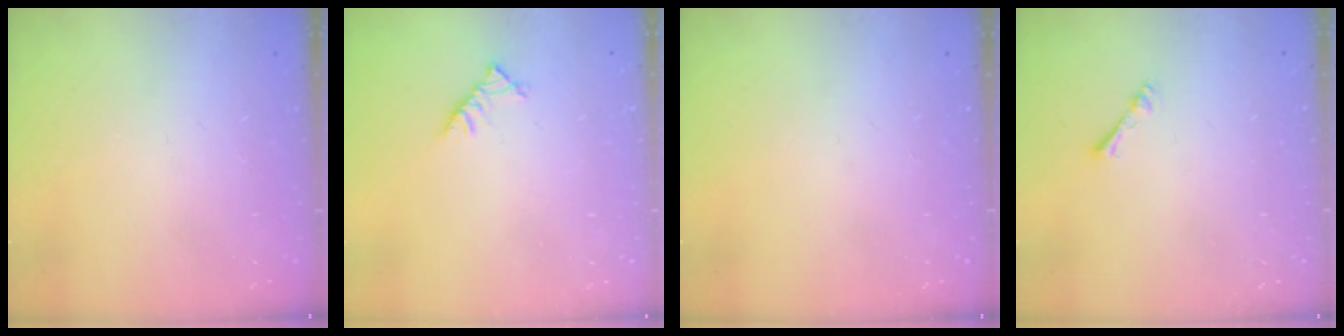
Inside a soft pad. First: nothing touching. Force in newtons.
{"total": 4.2, "press": 4.1, "slide": 0.7}
{"total": 0.0}
{"total": 1.1, "press": 1.1, "slide": 0.2}